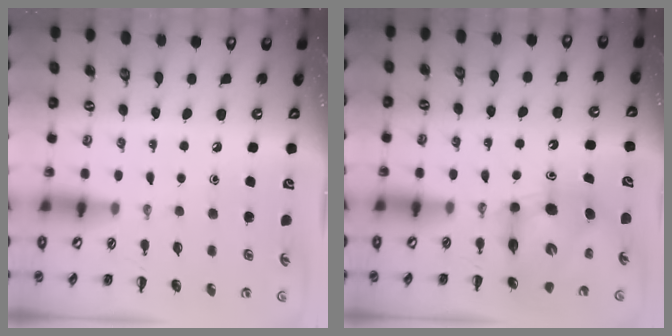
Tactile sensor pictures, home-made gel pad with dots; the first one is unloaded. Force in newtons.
{"total": 8.1, "press": 7.9, "slide": 1.8}